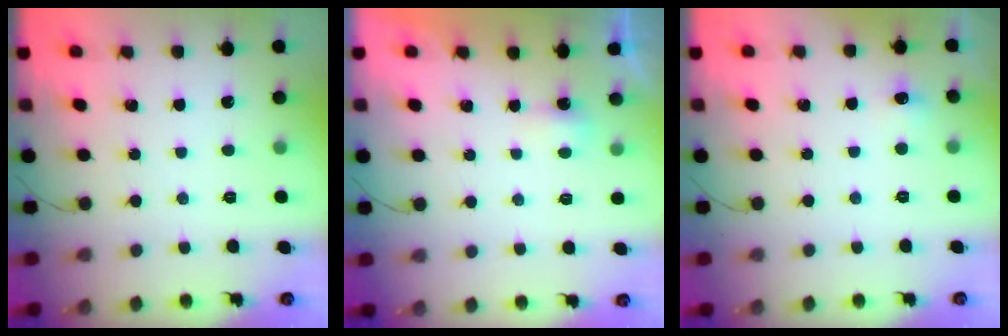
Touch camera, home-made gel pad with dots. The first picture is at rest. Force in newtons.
{"total": 2.3, "press": 2.1, "slide": 0.8}
{"total": 4.6, "press": 4.4, "slide": 1.2}